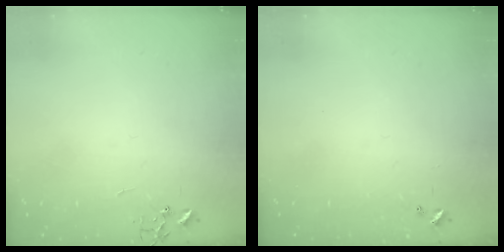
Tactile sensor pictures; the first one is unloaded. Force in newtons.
{"total": 0.0}